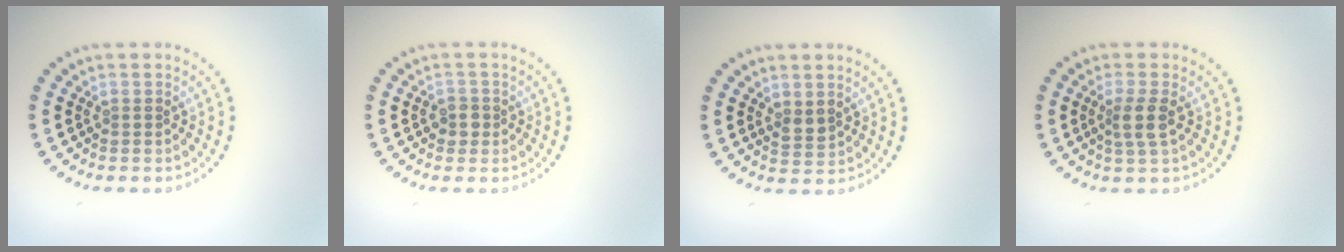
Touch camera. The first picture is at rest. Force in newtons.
{"total": 1.6, "press": 1.5, "slide": 0.6}
{"total": 1.4, "press": 1.3, "slide": 0.6}
{"total": 2.3, "press": 2.0, "slide": 1.1}